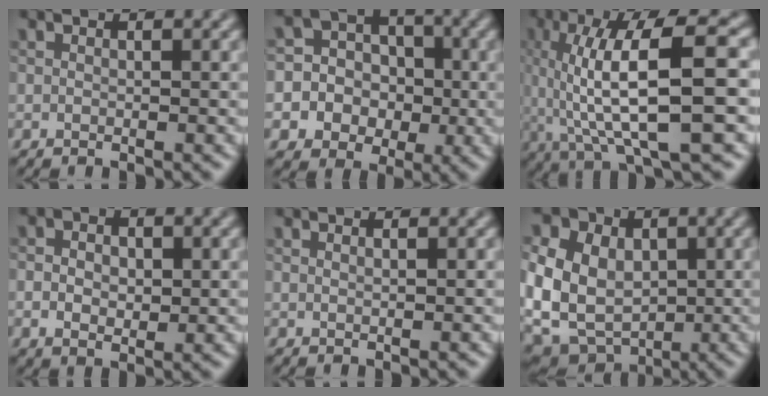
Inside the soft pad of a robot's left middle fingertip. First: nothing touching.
{"total": 9.5, "force": [-1.4, 9.2, 2.1], "torque": [-0.057, 0.006, -0.045]}
{"total": 10.7, "force": [0.1, 2.9, 10.3], "torque": [-0.163, 0.001, 0.001]}
{"total": 3.1, "force": [-0.1, 2.2, 2.3], "torque": [-0.043, -0.010, -0.010]}
{"total": 0.8, "force": [0.5, 0.4, 0.5], "torque": [-0.009, -0.010, -0.001]}
{"total": 13.0, "force": [1.6, 10.6, 7.4], "torque": [-0.171, 0.011, 0.006]}